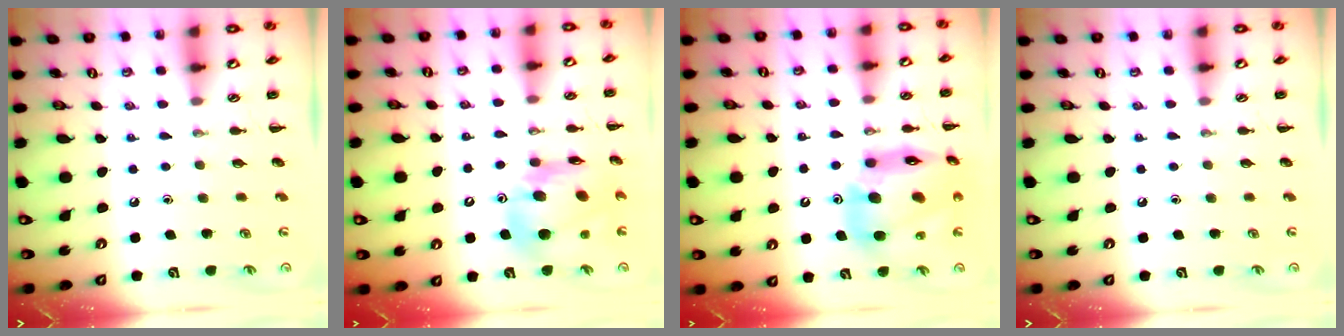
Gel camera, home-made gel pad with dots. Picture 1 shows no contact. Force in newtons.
{"total": 13.2, "press": 12.7, "slide": 3.8}
{"total": 17.4, "press": 16.7, "slide": 5.1}
{"total": 0.0}